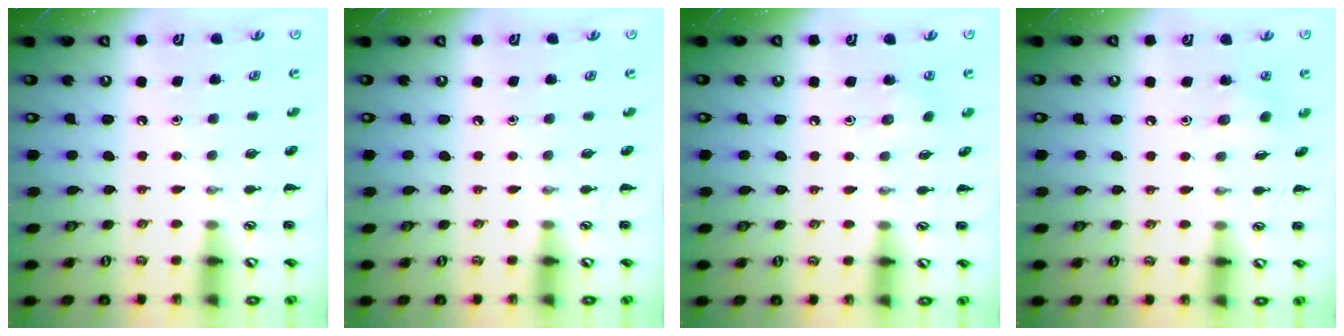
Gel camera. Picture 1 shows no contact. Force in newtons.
{"total": 0.0}
{"total": 4.1, "press": 3.9, "slide": 1.1}
{"total": 3.3, "press": 3.2, "slide": 1.0}